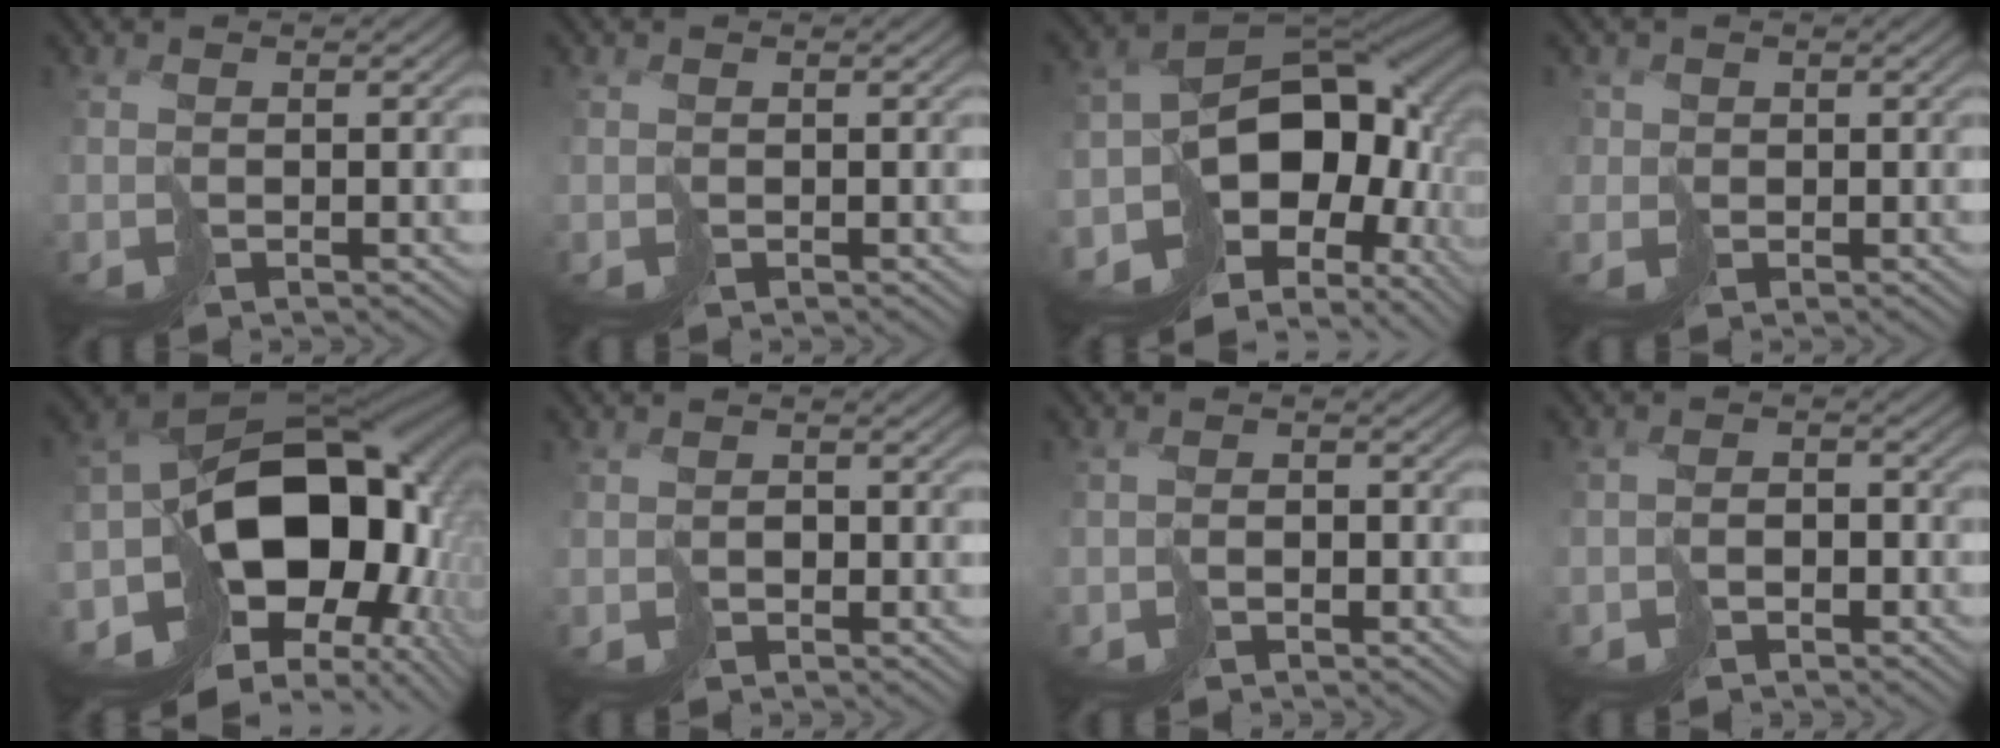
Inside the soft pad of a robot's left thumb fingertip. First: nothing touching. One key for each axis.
{"total": 0.0}
{"total": 15.1, "fx": -3.9, "fy": 10.7, "fz": 9.9, "tx": -0.143, "ty": -0.029, "tz": -0.041}
{"total": 1.8, "fx": 0.4, "fy": 1.5, "fz": -0.8, "tx": 0.013, "ty": -0.001, "tz": 0.001}
{"total": 18.4, "fx": -4.1, "fy": 12.8, "fz": 12.5, "tx": -0.202, "ty": -0.037, "tz": -0.047}
{"total": 1.0, "fx": -0.8, "fy": 0.6, "fz": -0.1, "tx": 0.008, "ty": 0.002, "tz": -0.016}
{"total": 1.8, "fx": -1.5, "fy": 1.0, "fz": 0.1, "tx": 0.010, "ty": 0.001, "tz": -0.031}
{"total": 2.5, "fx": -2.0, "fy": 1.4, "fz": 0.3, "tx": 0.009, "ty": -0.001, "tz": -0.042}